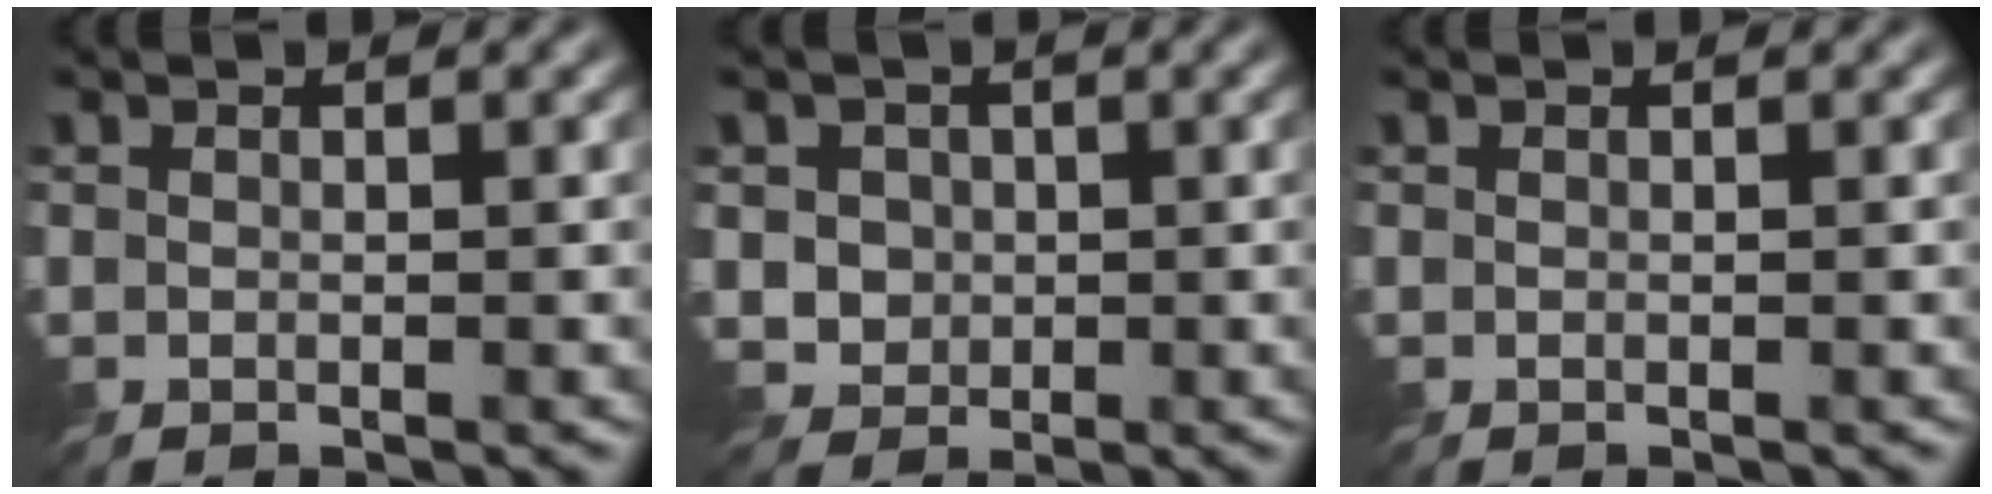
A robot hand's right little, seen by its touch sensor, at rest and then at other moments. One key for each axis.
{"total": 2.7, "fx": 0.5, "fy": 2.5, "fz": 0.9, "tx": -0.015, "ty": 0.006, "tz": 0.018}
{"total": 0.0}